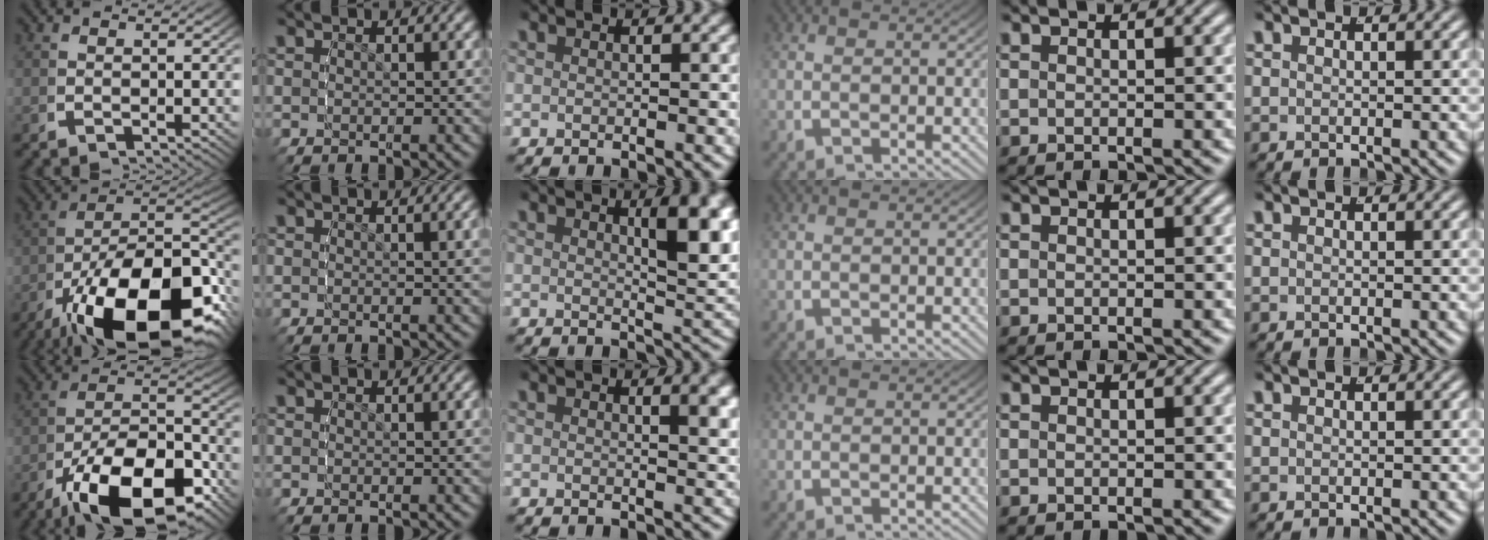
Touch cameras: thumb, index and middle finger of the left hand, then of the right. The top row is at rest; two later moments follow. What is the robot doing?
{"motion": "lift_and_place", "object": "screwdriver"}